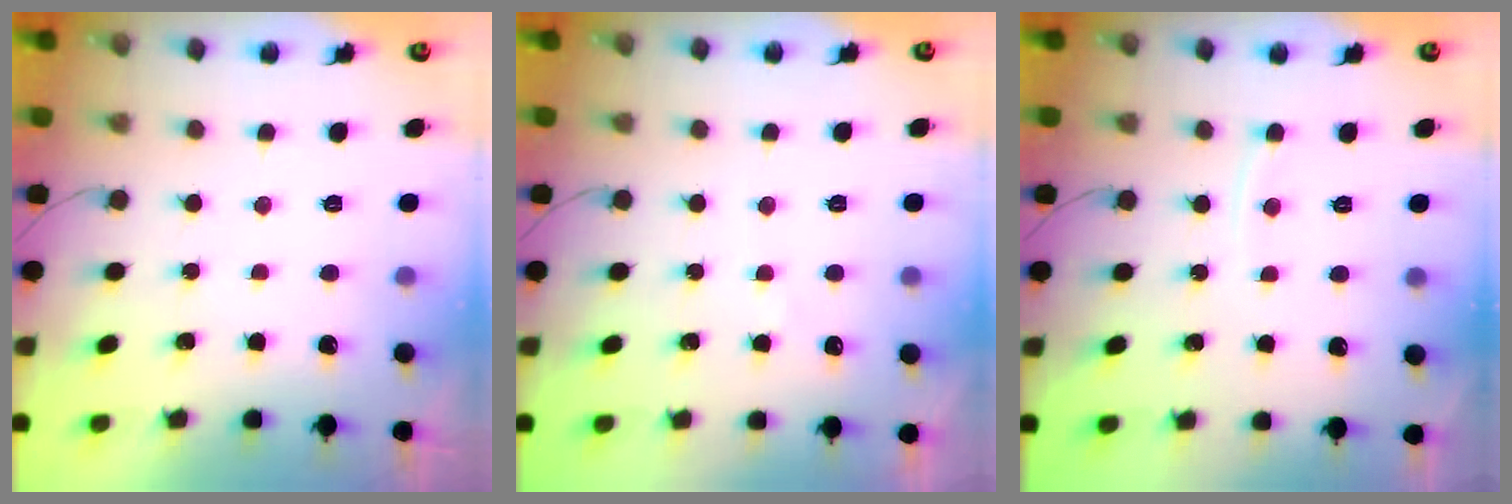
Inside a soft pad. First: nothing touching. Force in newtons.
{"total": 2.9, "press": 2.9, "slide": 0.5}
{"total": 3.2, "press": 3.1, "slide": 0.4}